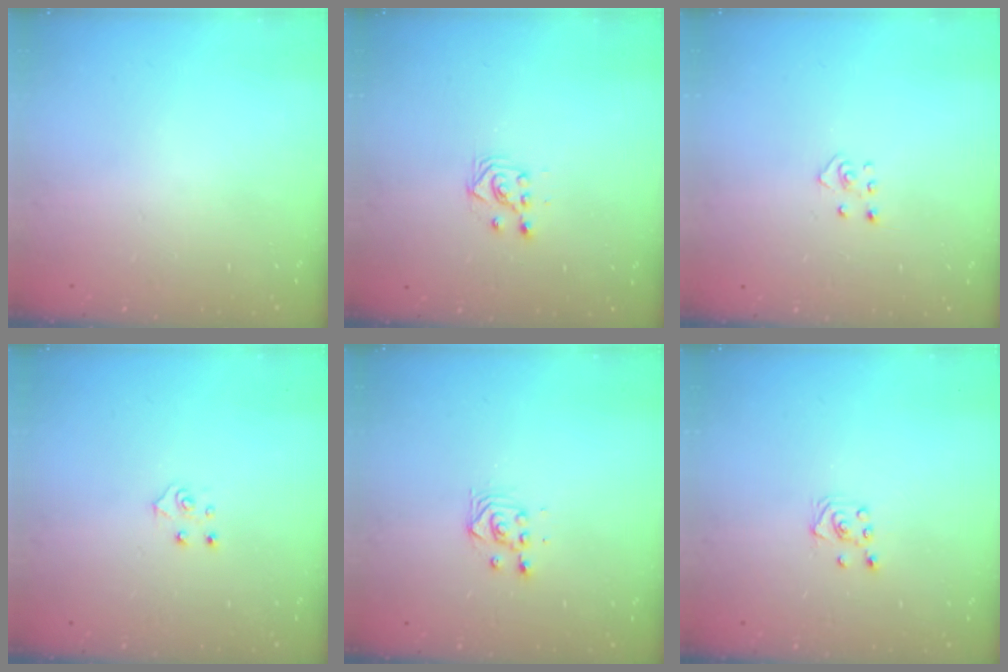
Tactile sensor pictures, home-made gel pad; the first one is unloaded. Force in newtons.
{"total": 3.2, "press": 3.1, "slide": 0.9}
{"total": 2.6, "press": 2.6, "slide": 0.3}
{"total": 4.1, "press": 4.1, "slide": 0.5}
{"total": 3.3, "press": 3.3, "slide": 0.2}
{"total": 3.0, "press": 3.0, "slide": 0.3}